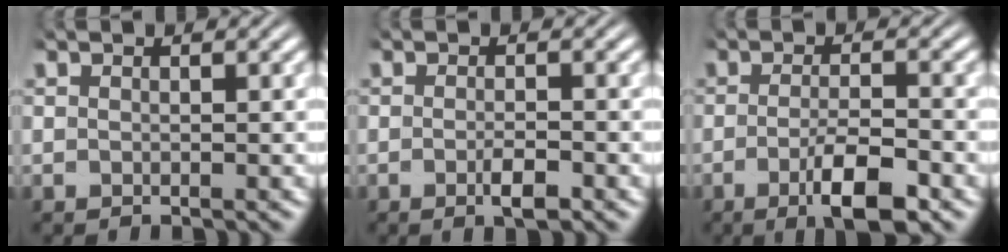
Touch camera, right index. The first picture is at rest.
{"total": 2.2, "force": [-1.1, 0.8, 1.7], "torque": [-0.029, 0.000, -0.024]}
{"total": 5.5, "force": [-2.4, 1.4, 4.8], "torque": [-0.076, -0.016, -0.033]}